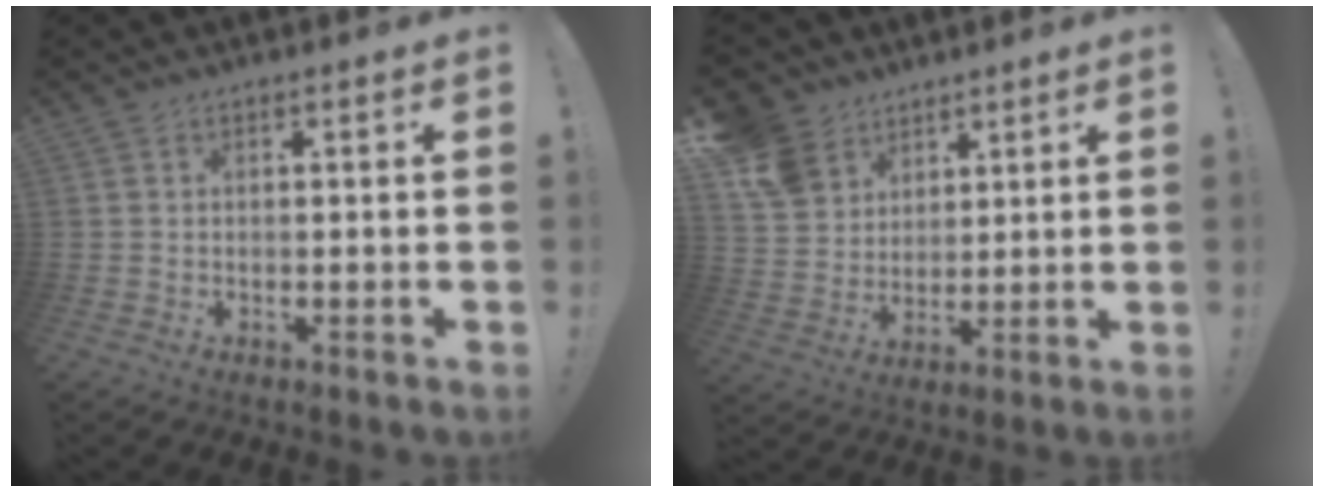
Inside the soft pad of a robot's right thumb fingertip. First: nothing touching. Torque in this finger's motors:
{"motor_torque": [-0.24, 2.28, 0.35, 0.30, 0.46]}